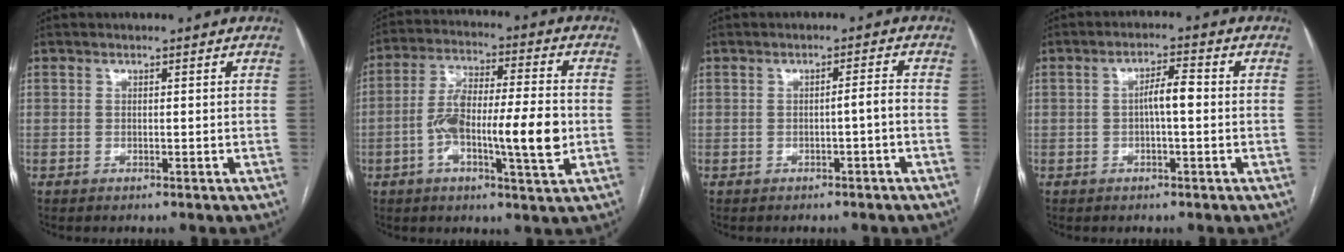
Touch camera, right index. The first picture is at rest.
{"total": 13.8, "force": [-2.7, 2.5, 13.3], "torque": [-0.235, 0.011, -0.048]}
{"total": 1.8, "force": [-0.6, 0.0, 1.7], "torque": [-0.022, 0.004, -0.010]}
{"total": 3.8, "force": [-0.2, 0.7, 3.8], "torque": [-0.064, 0.011, -0.004]}